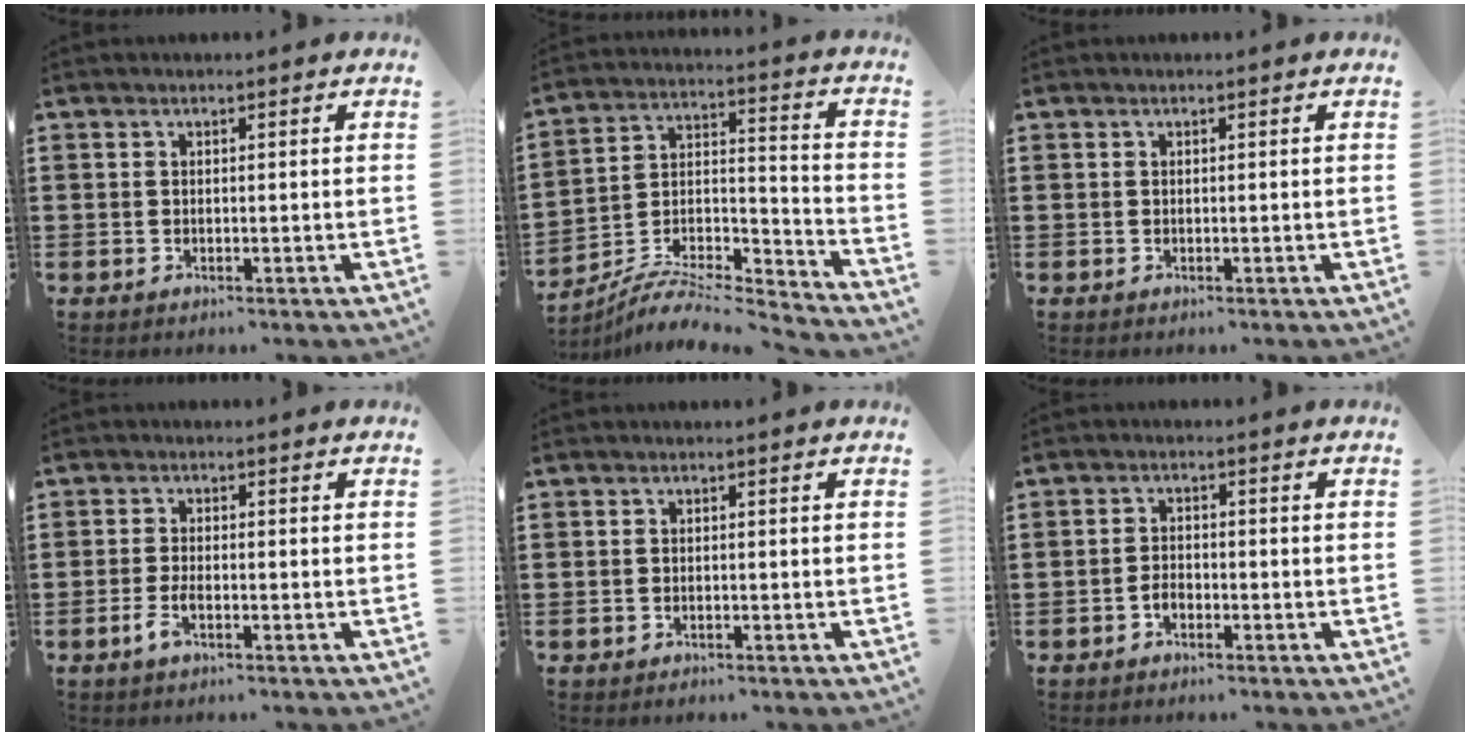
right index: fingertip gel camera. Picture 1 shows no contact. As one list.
[{"total": 7.0, "force": [-6.5, 1.4, 2.2], "torque": [-0.040, 0.000, -0.130]}, {"total": 0.0}, {"total": 2.8, "force": [-1.5, 0.7, 2.3], "torque": [-0.061, -0.007, -0.033]}, {"total": 0.6, "force": [-0.5, 0.3, 0.1], "torque": [-0.004, -0.001, -0.011]}, {"total": 1.8, "force": [-1.1, 1.0, 1.1], "torque": [-0.025, -0.002, -0.022]}]